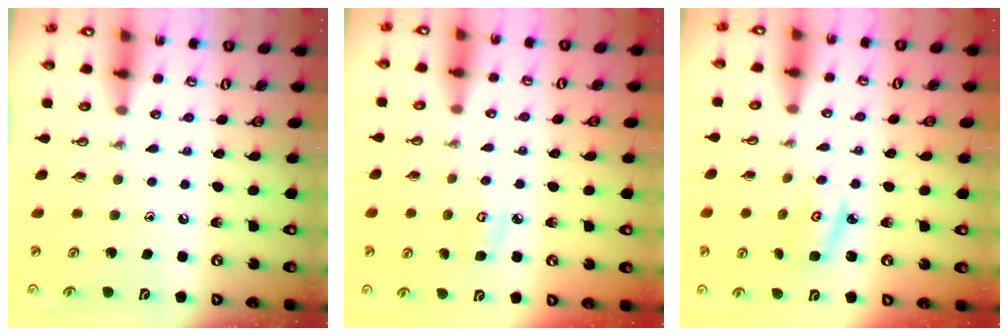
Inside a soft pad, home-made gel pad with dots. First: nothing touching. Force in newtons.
{"total": 5.1, "press": 5.1, "slide": 0.3}
{"total": 2.9, "press": 2.9, "slide": 0.2}